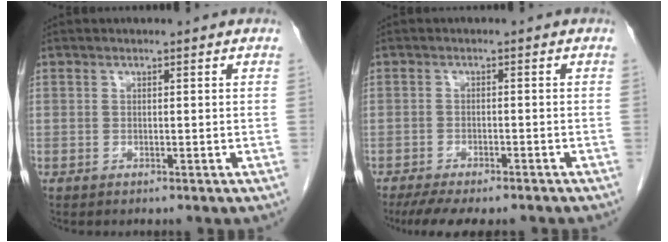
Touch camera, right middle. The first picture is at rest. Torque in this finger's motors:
{"motor_torque": [1.16, -0.98, 0.11, 0.04]}